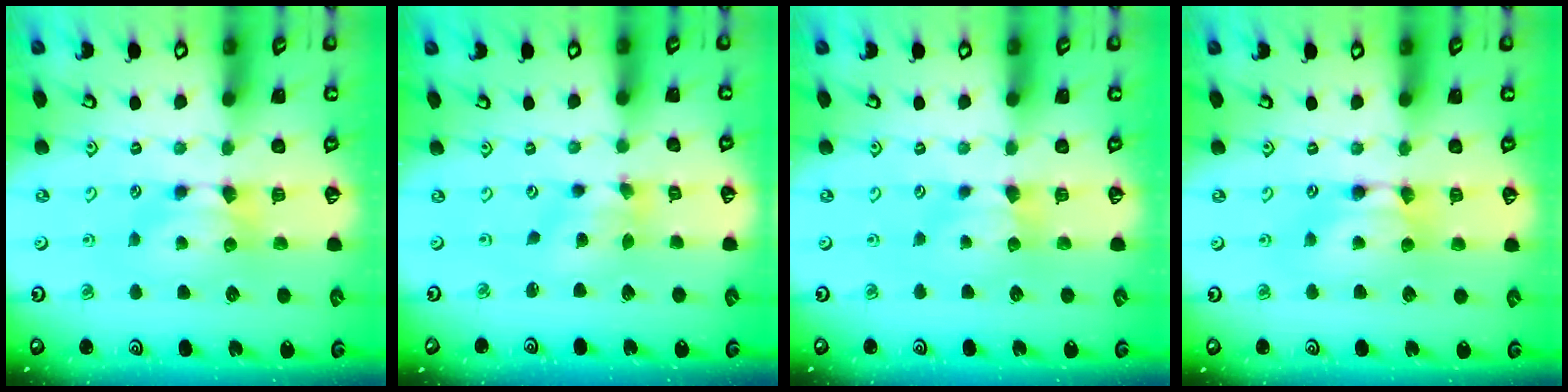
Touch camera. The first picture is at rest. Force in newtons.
{"total": 2.8, "press": 2.4, "slide": 1.5}
{"total": 0.0}
{"total": 2.1, "press": 2.1, "slide": 0.2}